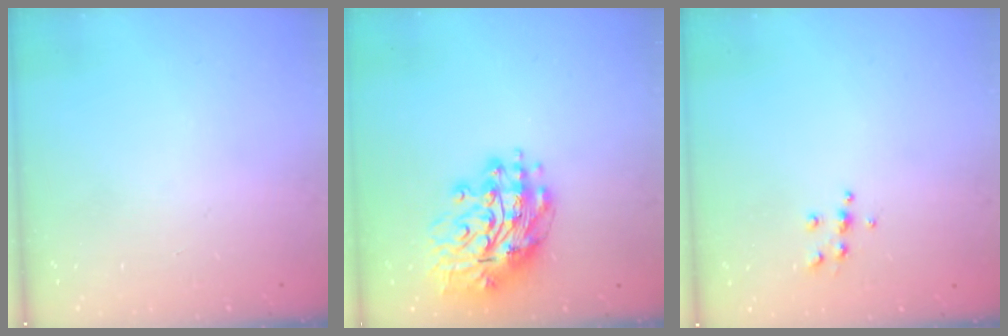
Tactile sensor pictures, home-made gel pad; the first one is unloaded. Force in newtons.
{"total": 14.3, "press": 14.2, "slide": 1.9}
{"total": 5.5, "press": 5.4, "slide": 0.6}